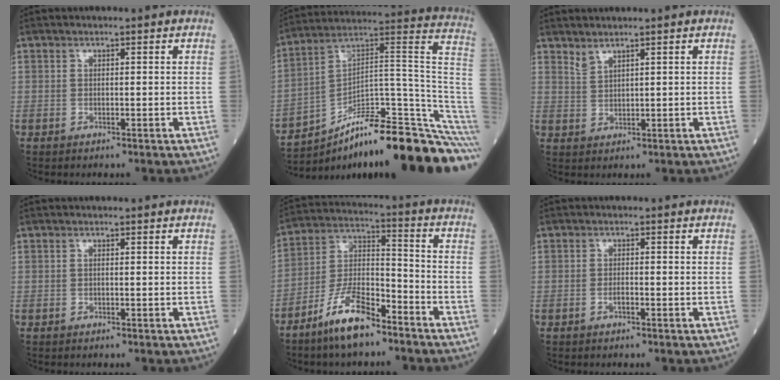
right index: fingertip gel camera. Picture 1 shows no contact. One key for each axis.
{"total": 23.2, "fx": -14.8, "fy": 2.0, "fz": 17.8, "tx": -0.168, "ty": 0.068, "tz": -0.227}
{"total": 1.7, "fx": 1.6, "fy": 0.0, "fz": 0.7, "tx": -0.014, "ty": -0.005, "tz": 0.035}
{"total": 0.0}
{"total": 11.1, "fx": -8.0, "fy": 2.9, "fz": 7.2, "tx": -0.148, "ty": -0.003, "tz": -0.156}
{"total": 1.1, "fx": -0.7, "fy": 0.2, "fz": 0.9, "tx": -0.017, "ty": 0.002, "tz": -0.013}